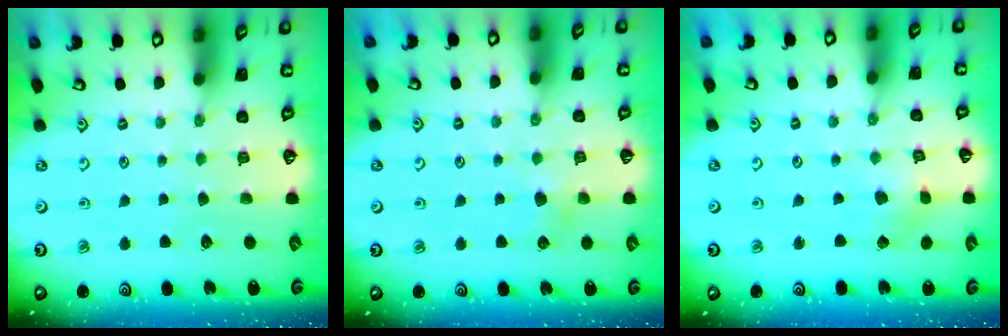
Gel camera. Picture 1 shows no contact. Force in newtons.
{"total": 4.5, "press": 4.5, "slide": 0.4}
{"total": 2.8, "press": 2.8, "slide": 0.4}